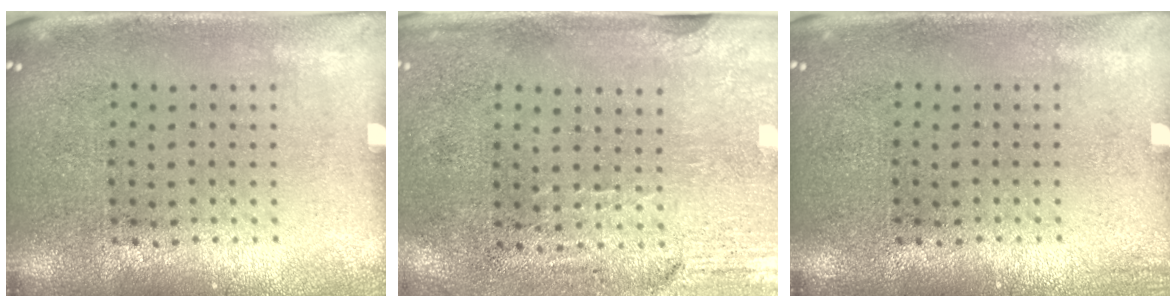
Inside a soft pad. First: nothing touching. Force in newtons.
{"total": 2.9, "press": 2.5, "slide": 1.5}
{"total": 0.8, "press": 0.7, "slide": 0.1}